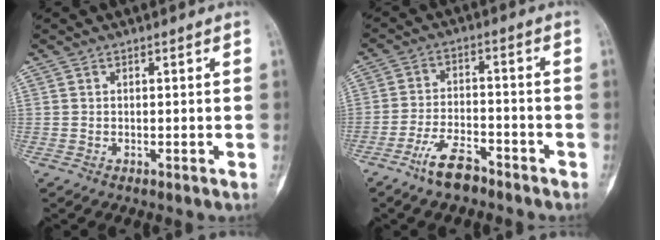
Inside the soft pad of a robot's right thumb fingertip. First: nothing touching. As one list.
[{"total": 7.6, "force": [-5.7, 2.9, 4.2], "torque": [-0.077, 0.030, -0.106]}]